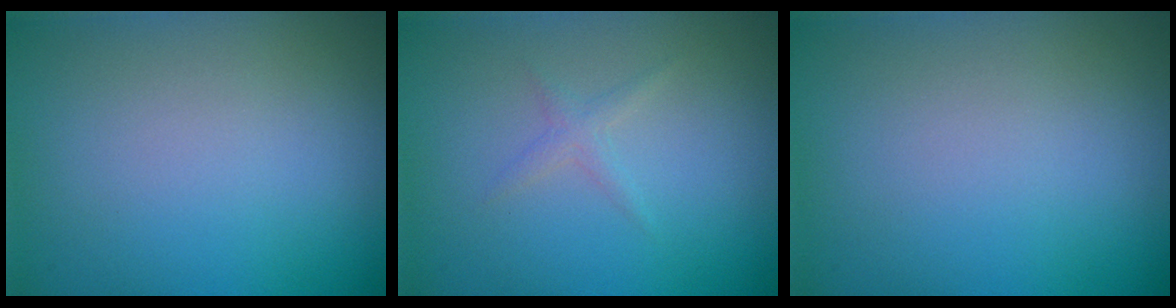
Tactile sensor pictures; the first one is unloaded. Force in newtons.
{"total": 1.0, "press": 1.0, "slide": 0.1}
{"total": 0.0}